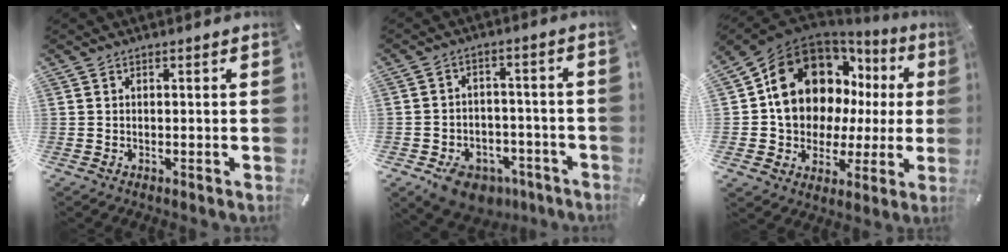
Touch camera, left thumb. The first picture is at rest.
{"total": 8.9, "force": [-5.8, 5.9, 3.2], "torque": [-0.047, 0.052, -0.099]}
{"total": 17.3, "force": [5.4, 13.6, 9.1], "torque": [-0.158, -0.037, 0.102]}